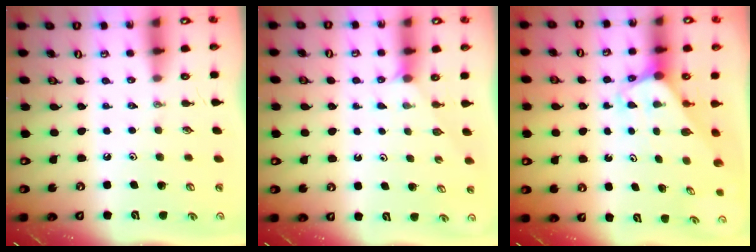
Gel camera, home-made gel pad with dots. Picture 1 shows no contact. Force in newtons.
{"total": 2.5, "press": 2.4, "slide": 0.4}
{"total": 2.0, "press": 2.0, "slide": 0.2}